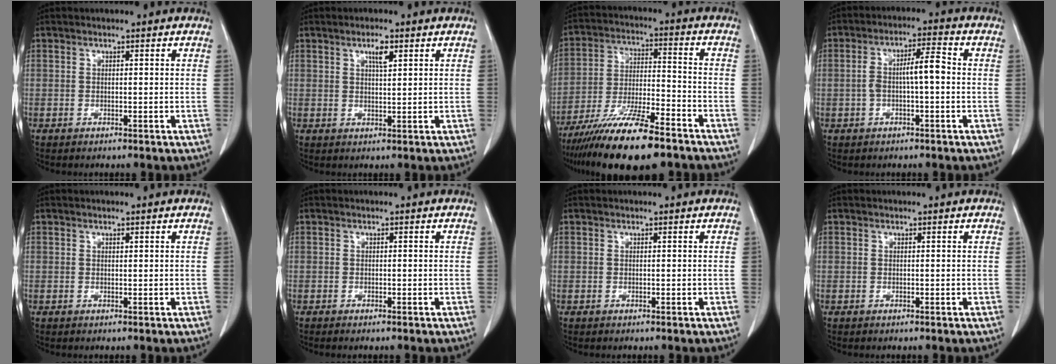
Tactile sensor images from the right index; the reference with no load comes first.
{"total": 2.7, "force": [1.4, 0.5, 2.2], "torque": [-0.039, -0.001, 0.024]}
{"total": 16.3, "force": [-11.9, 2.3, 10.9], "torque": [-0.205, -0.032, -0.210]}
{"total": 5.8, "force": [-0.3, 1.2, 5.7], "torque": [-0.108, 0.023, -0.007]}
{"total": 0.0}
{"total": 0.6, "force": [-0.5, 0.0, 0.4], "torque": [-0.011, -0.001, -0.008]}
{"total": 0.0}
{"total": 0.0}